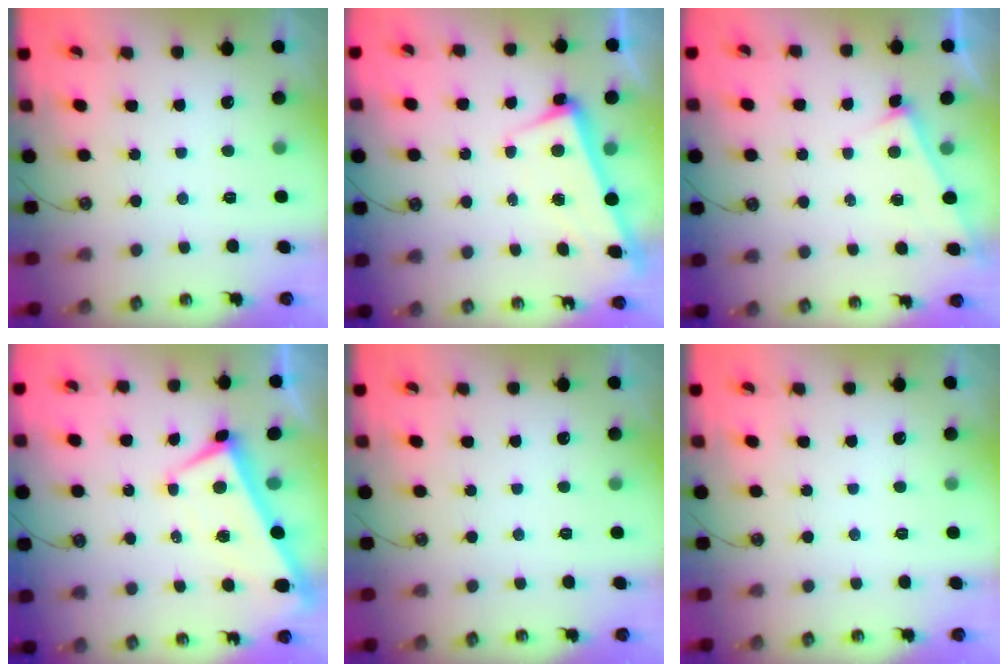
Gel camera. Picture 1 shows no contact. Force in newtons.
{"total": 2.5, "press": 2.2, "slide": 1.0}
{"total": 6.1, "press": 6.1, "slide": 0.2}
{"total": 2.6, "press": 2.5, "slide": 0.6}
{"total": 0.0}
{"total": 0.0}